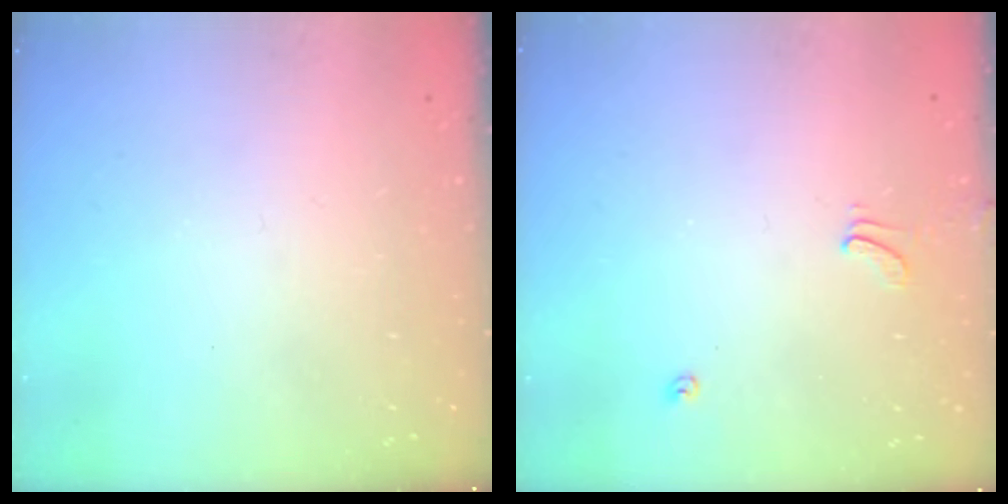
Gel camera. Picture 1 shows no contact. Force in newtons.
{"total": 2.0, "press": 1.9, "slide": 0.4}